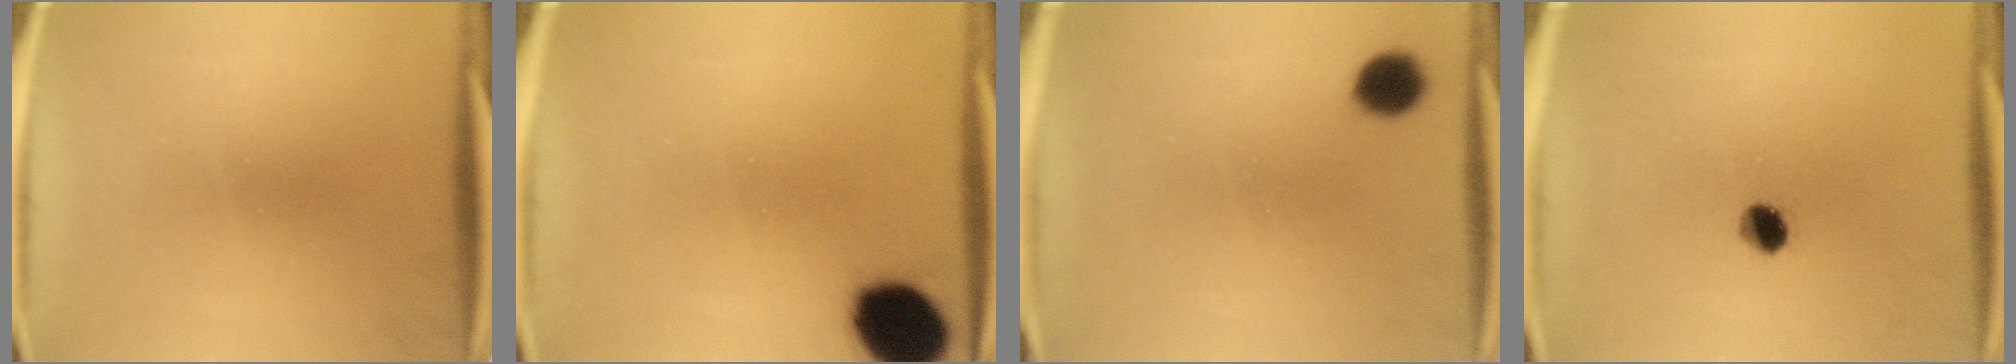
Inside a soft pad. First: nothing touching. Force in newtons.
{"total": 13.4}
{"total": 5.3}
{"total": 4.0}